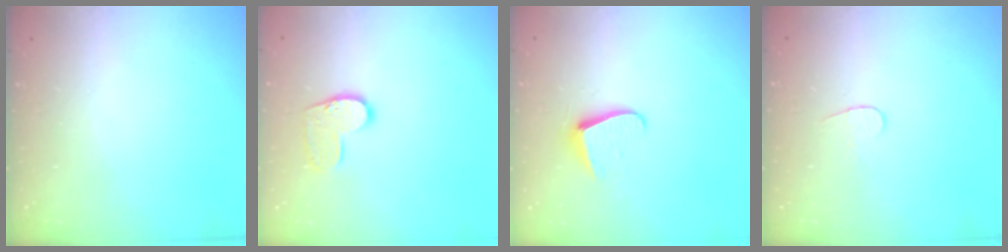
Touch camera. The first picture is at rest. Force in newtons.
{"total": 9.0, "press": 9.0, "slide": 0.5}
{"total": 7.2, "press": 7.2, "slide": 0.5}
{"total": 4.8, "press": 4.8, "slide": 0.5}